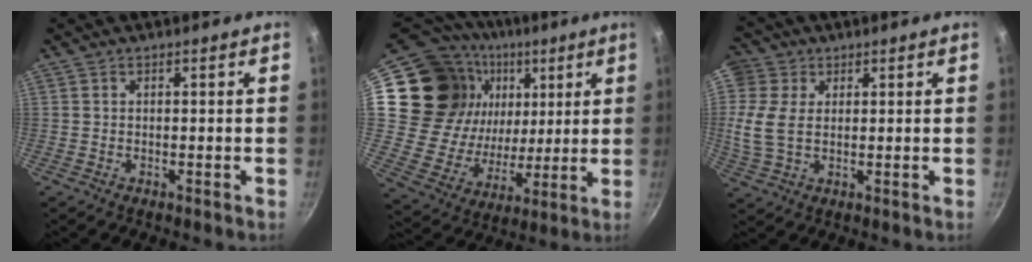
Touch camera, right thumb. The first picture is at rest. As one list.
[{"total": 25.1, "force": [9.3, 19.2, 13.3], "torque": [-0.227, -0.007, 0.179]}, {"total": 8.6, "force": [1.5, 6.4, 5.7], "torque": [-0.106, -0.003, 0.022]}]